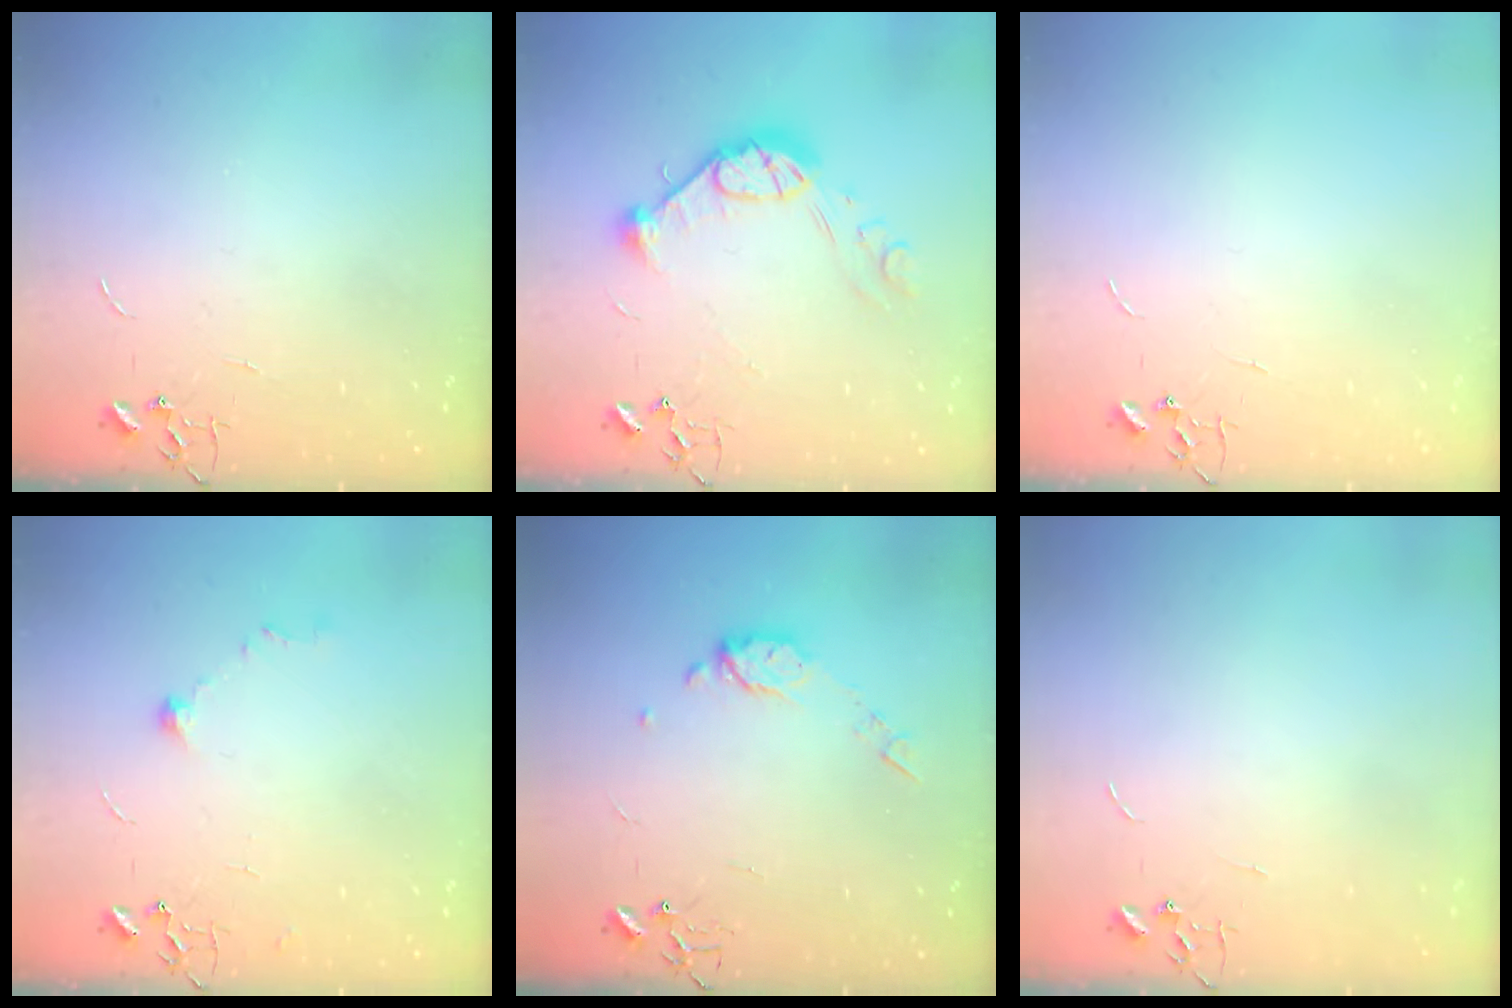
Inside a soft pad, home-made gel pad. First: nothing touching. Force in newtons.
{"total": 13.0, "press": 13.0, "slide": 0.8}
{"total": 0.0}
{"total": 7.8, "press": 7.6, "slide": 1.5}
{"total": 8.4, "press": 8.3, "slide": 1.0}
{"total": 0.0}